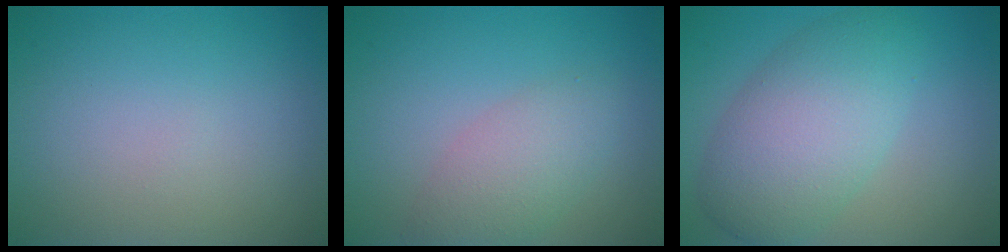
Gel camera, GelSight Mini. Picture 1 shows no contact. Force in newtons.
{"total": 3.5, "press": 3.5, "slide": 0.1}
{"total": 7.1, "press": 7.1, "slide": 0.2}